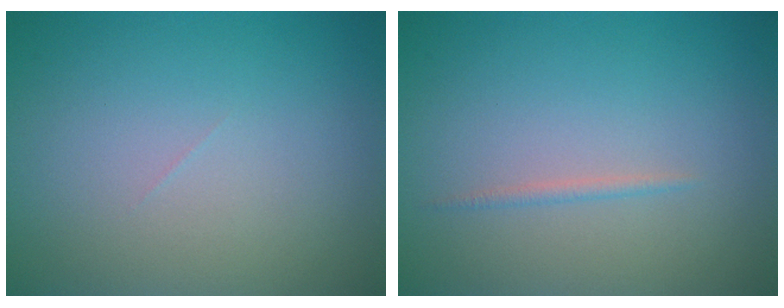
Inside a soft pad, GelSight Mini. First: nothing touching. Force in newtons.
{"total": 0.7, "press": 0.7, "slide": 0.1}